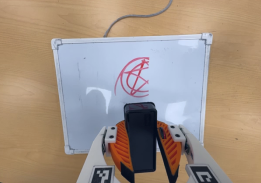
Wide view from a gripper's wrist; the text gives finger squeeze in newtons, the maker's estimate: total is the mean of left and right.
{"total": 11.7, "left": 11.6, "right": 11.9}